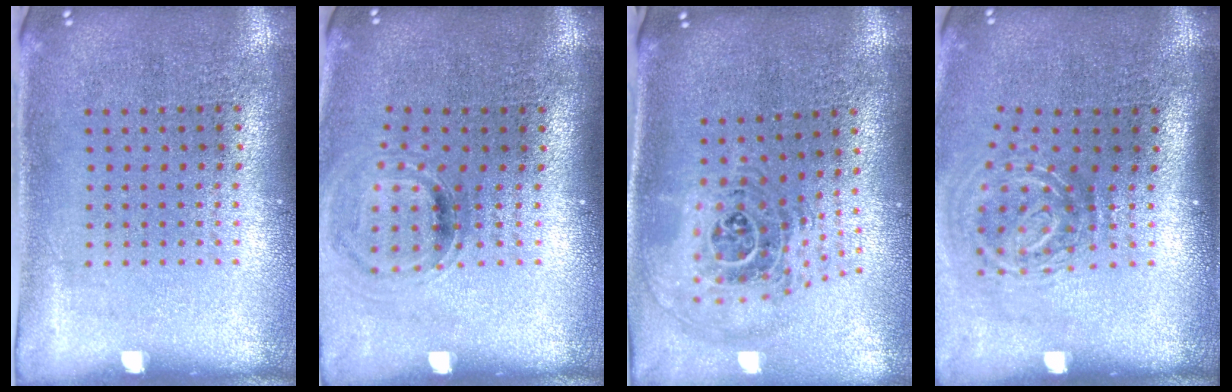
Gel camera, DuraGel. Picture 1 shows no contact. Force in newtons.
{"total": 0.9, "press": 0.8, "slide": 0.3}
{"total": 1.6, "press": 1.4, "slide": 0.8}
{"total": 2.0, "press": 1.2, "slide": 1.6}